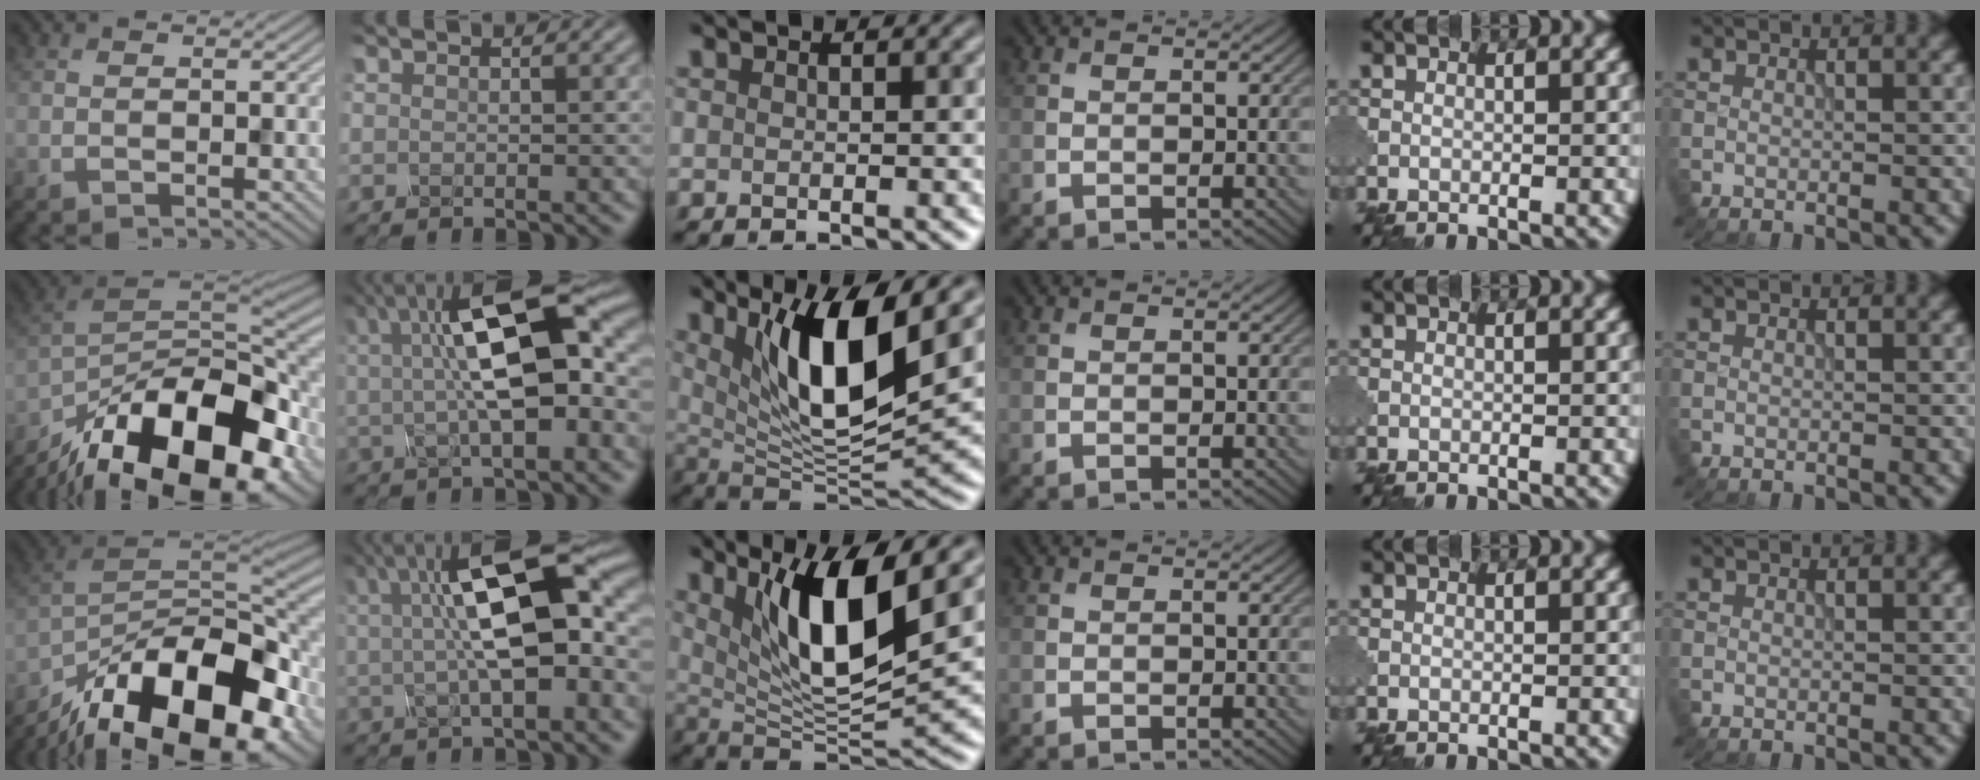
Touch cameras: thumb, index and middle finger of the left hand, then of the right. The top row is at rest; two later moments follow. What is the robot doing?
{"motion": "assemble", "object": "glue stick"}